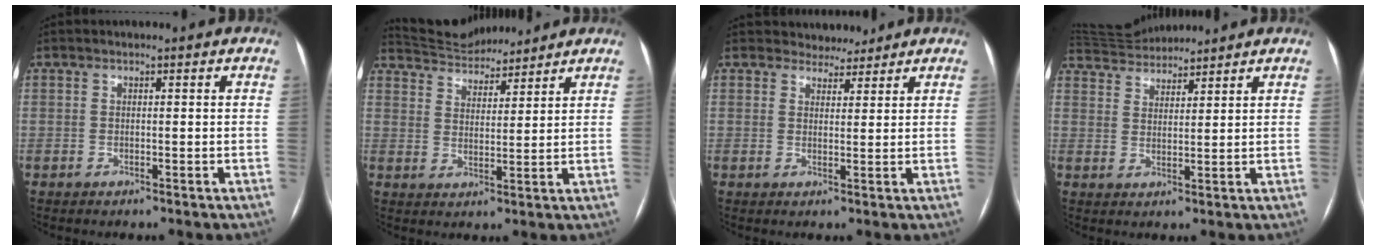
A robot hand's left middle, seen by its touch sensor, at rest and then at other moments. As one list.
[{"total": 9.3, "force": [9.1, 1.6, 1.4], "torque": [-0.033, 0.019, 0.157]}, {"total": 3.4, "force": [3.1, 1.4, -0.2], "torque": [0.005, 0.002, 0.045]}, {"total": 7.9, "force": [7.8, 1.0, 1.2], "torque": [-0.030, 0.027, 0.137]}]